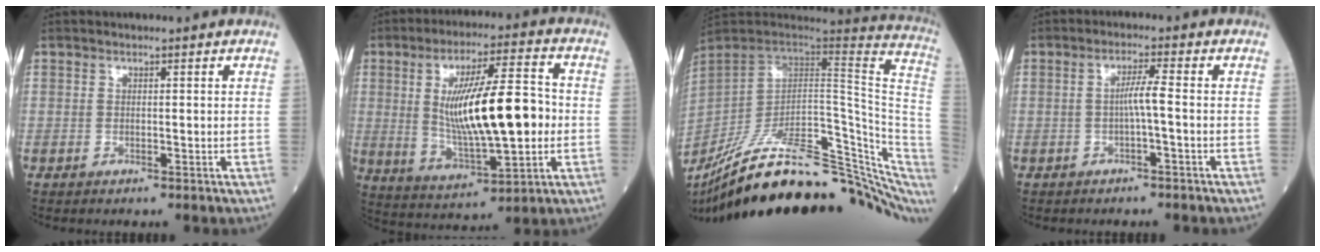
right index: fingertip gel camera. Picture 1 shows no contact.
{"total": 16.6, "force": [0.3, 3.4, 16.2], "torque": [-0.293, 0.002, 0.010]}
{"total": 31.8, "force": [-22.6, 7.8, 21.0], "torque": [-0.241, -0.014, -0.327]}
{"total": 3.0, "force": [-0.6, -0.3, 2.9], "torque": [-0.050, 0.005, -0.010]}